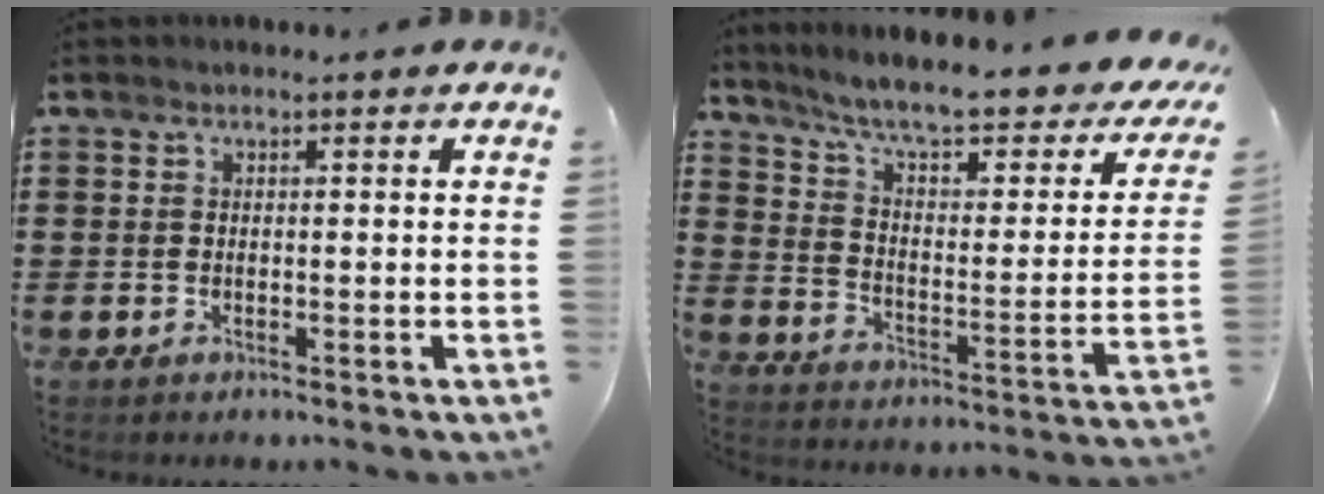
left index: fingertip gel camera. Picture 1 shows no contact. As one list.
[{"total": 8.0, "force": [6.0, 0.8, 5.2], "torque": [-0.114, -0.046, 0.095]}]